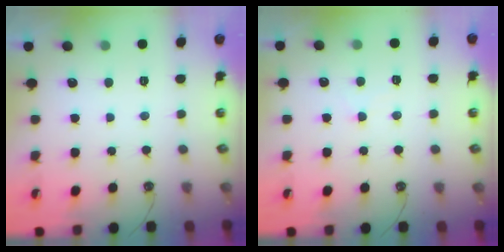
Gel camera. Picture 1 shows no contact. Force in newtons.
{"total": 1.3, "press": 1.2, "slide": 0.3}